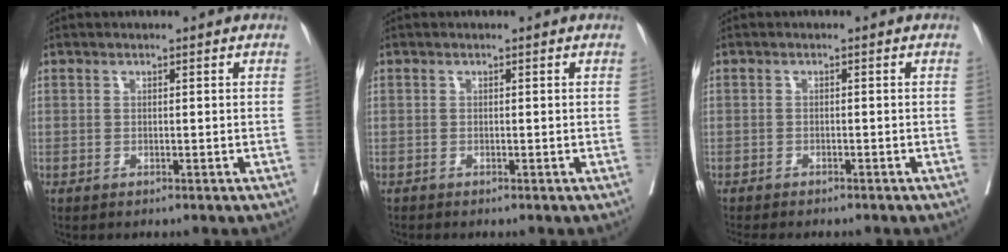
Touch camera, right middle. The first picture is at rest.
{"total": 0.0}
{"total": 6.2, "force": [-5.4, 1.3, 2.8], "torque": [-0.032, -0.007, -0.075]}